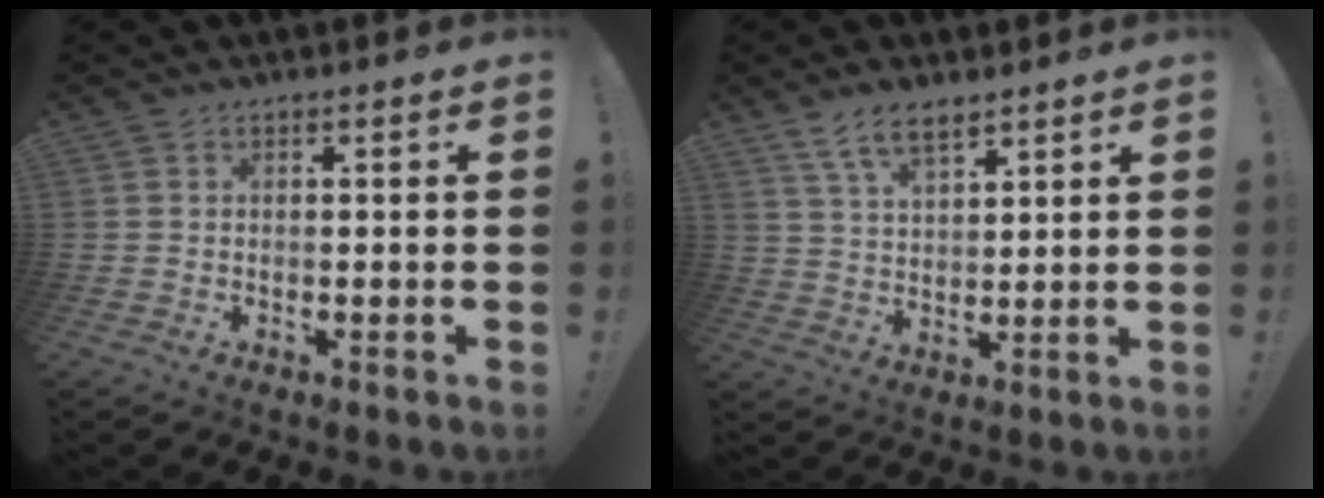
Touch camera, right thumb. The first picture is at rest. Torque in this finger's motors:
{"motor_torque": [-0.03, 0.09, 0.20, -0.06, 0.00]}